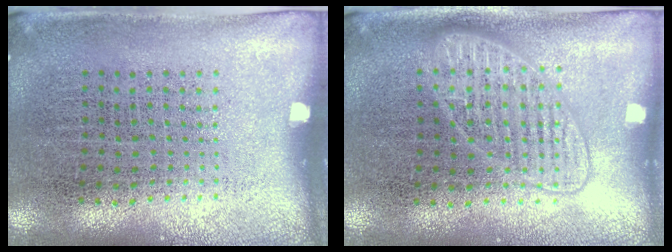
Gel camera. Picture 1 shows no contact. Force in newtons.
{"total": 2.7, "press": 2.7, "slide": 0.4}